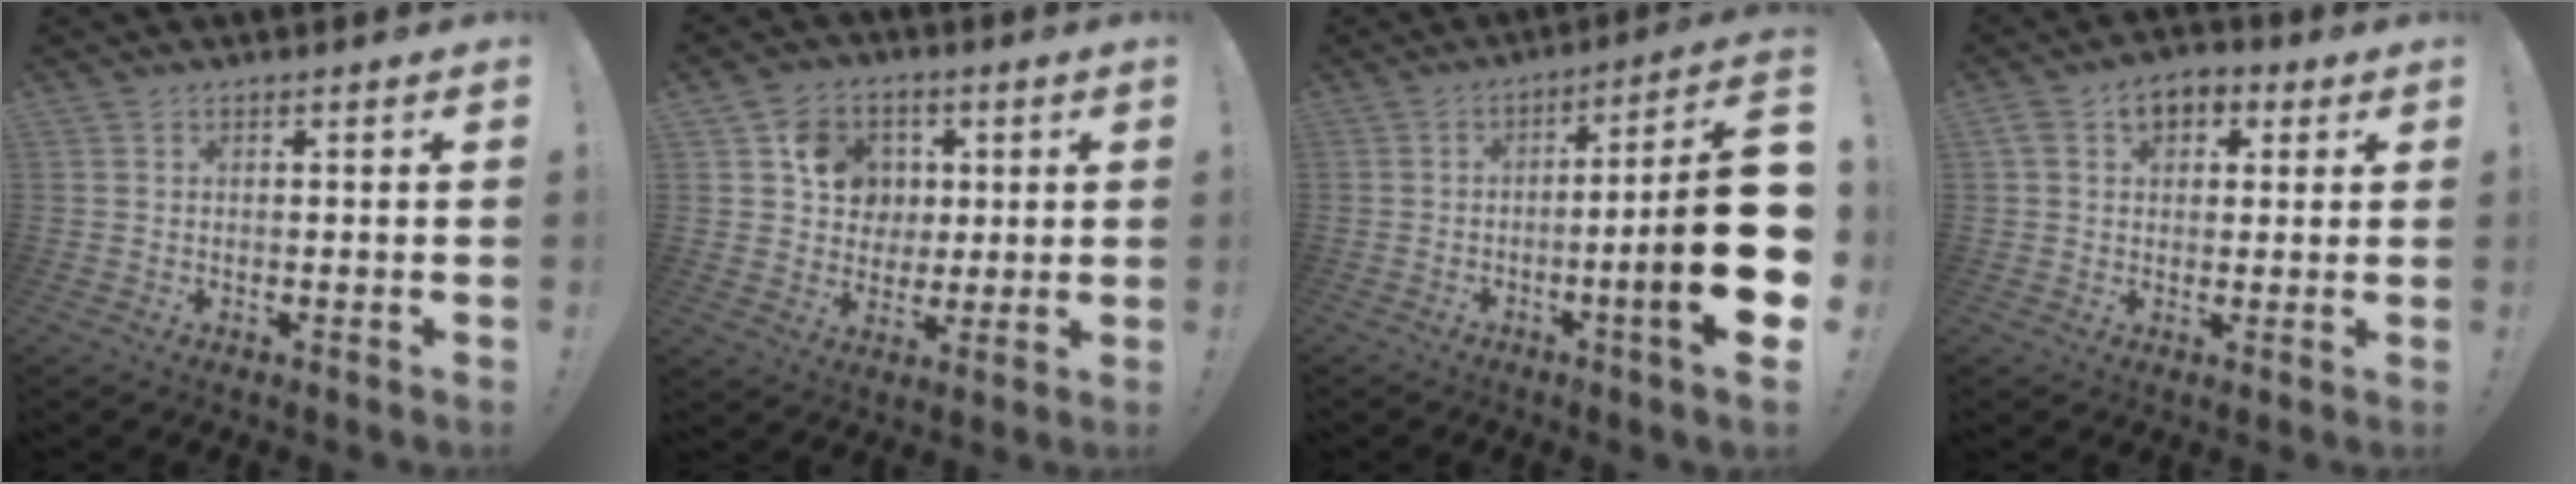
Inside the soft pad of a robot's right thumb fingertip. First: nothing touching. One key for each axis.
{"total": 11.1, "fx": 2.8, "fy": 10.1, "fz": 3.6, "tx": -0.043, "ty": -0.010, "tz": 0.058}
{"total": 20.1, "fx": -3.4, "fy": 1.0, "fz": 19.8, "tx": -0.305, "ty": -0.005, "tz": -0.056}
{"total": 7.5, "fx": 2.6, "fy": 5.5, "fz": 4.4, "tx": -0.066, "ty": 0.001, "tz": 0.049}